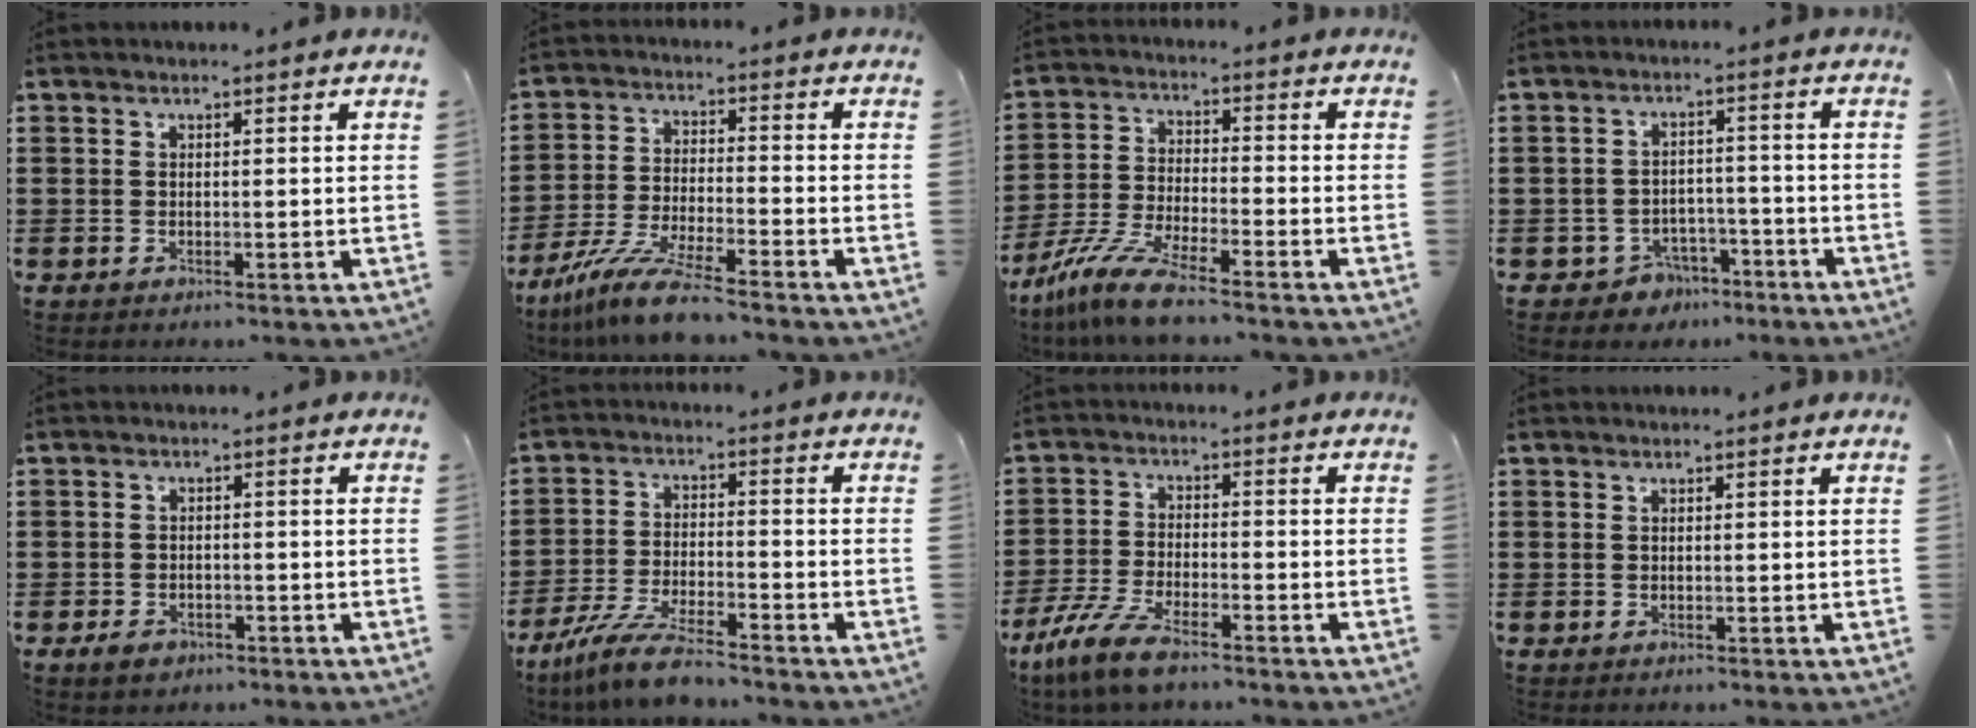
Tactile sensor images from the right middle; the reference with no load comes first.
{"total": 9.1, "force": [-7.8, 0.2, 4.6], "torque": [-0.104, -0.006, -0.157]}
{"total": 8.5, "force": [-7.3, 0.5, 4.4], "torque": [-0.104, -0.004, -0.147]}
{"total": 3.6, "force": [-3.2, 1.7, 0.4], "torque": [-0.015, 0.010, -0.067]}
{"total": 2.1, "force": [-1.6, 1.2, 0.7], "torque": [-0.017, 0.003, -0.034]}
{"total": 7.5, "force": [-6.6, 0.5, 3.5], "torque": [-0.078, -0.004, -0.129]}
{"total": 7.1, "force": [-5.5, 1.4, 4.2], "torque": [-0.107, -0.008, -0.111]}
{"total": 0.0}